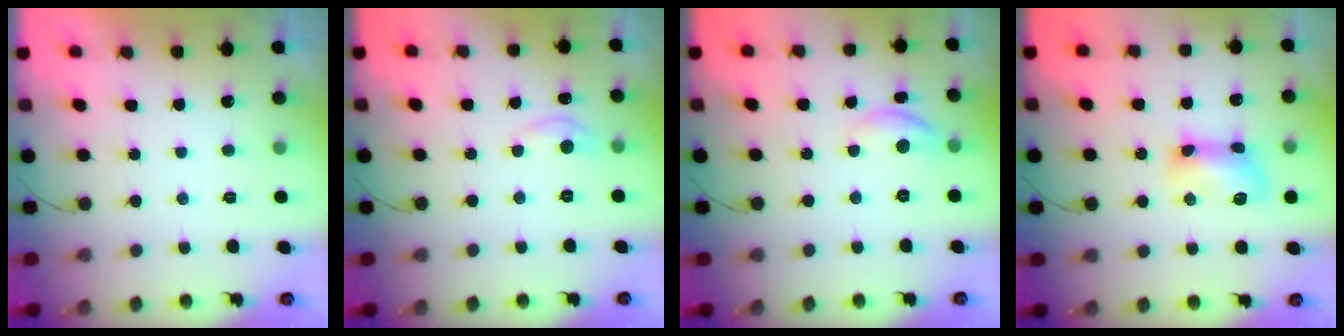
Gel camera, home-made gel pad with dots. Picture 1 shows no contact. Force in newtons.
{"total": 5.1, "press": 5.1, "slide": 0.7}
{"total": 6.9, "press": 6.8, "slide": 0.7}
{"total": 9.5, "press": 9.4, "slide": 0.8}